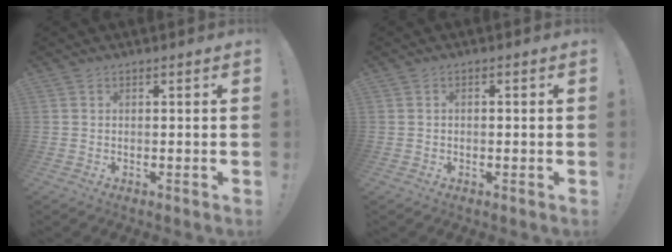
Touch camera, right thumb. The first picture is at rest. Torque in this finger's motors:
{"motor_torque": [-0.10, -0.21, -0.19, 0.03, 0.05]}